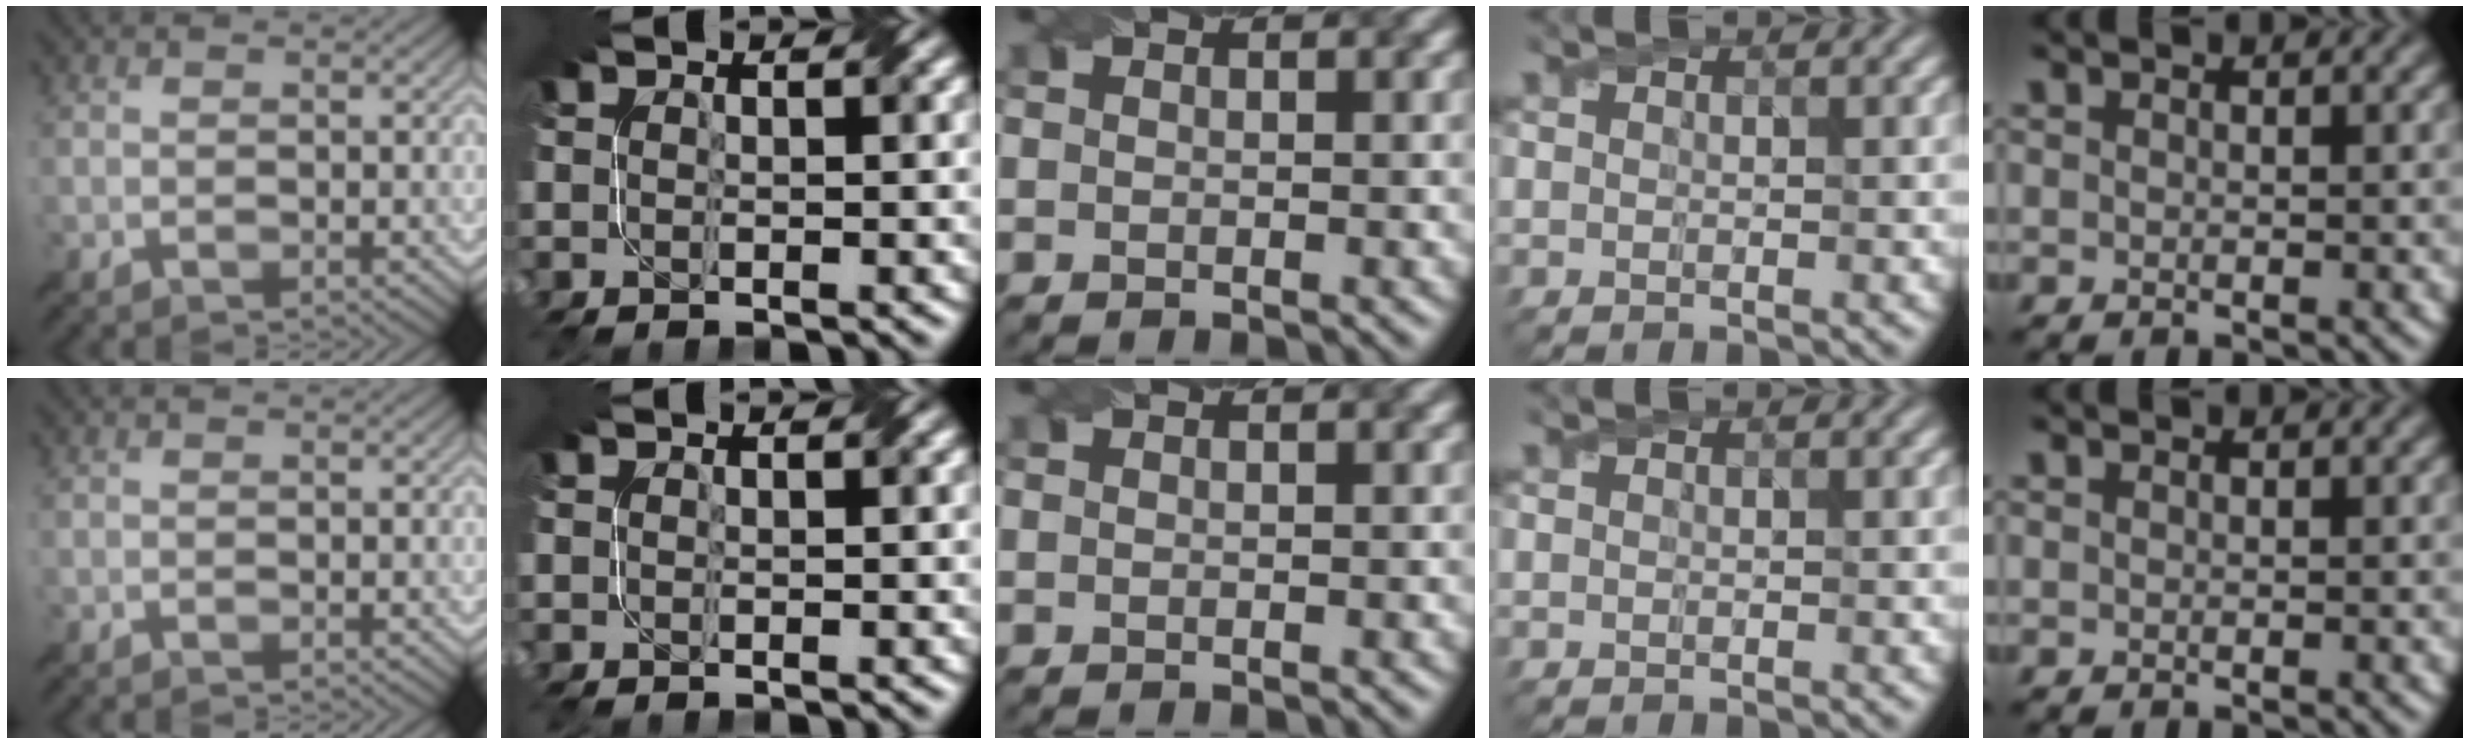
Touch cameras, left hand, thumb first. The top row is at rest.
{}